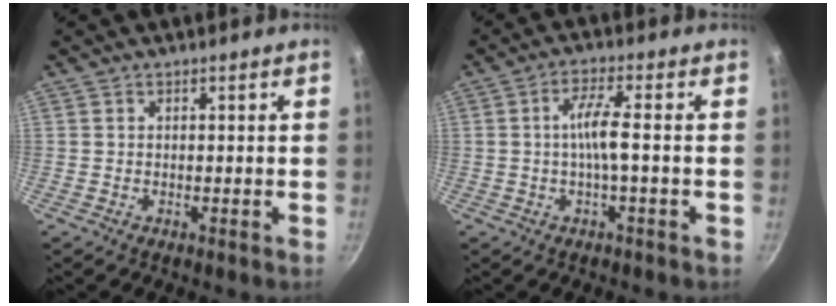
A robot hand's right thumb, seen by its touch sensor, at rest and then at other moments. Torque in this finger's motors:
{"motor_torque": [1.49, 3.51, 0.82, -0.11, 0.05]}